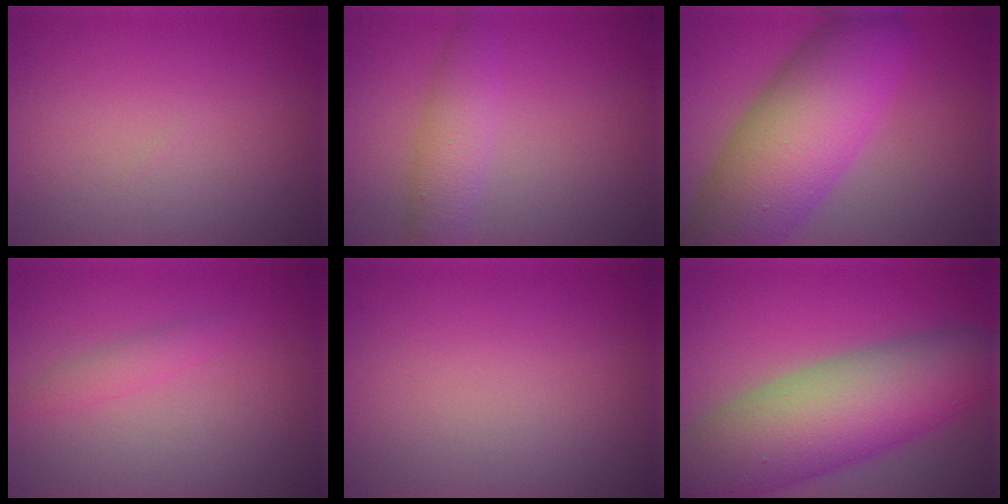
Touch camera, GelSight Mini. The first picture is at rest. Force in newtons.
{"total": 2.8, "press": 2.8, "slide": 0.0}
{"total": 12.0, "press": 12.0, "slide": 0.5}
{"total": 1.3, "press": 1.3, "slide": 0.1}
{"total": 0.0}
{"total": 12.3, "press": 12.3, "slide": 0.7}